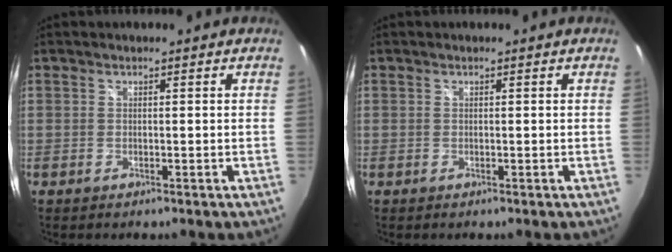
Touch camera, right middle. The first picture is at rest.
{"total": 0.0}